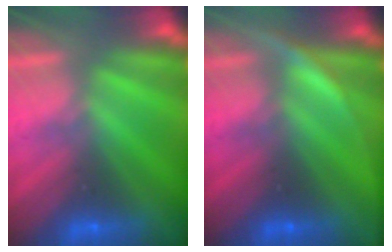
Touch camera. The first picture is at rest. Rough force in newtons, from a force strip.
{"total": 2.9}